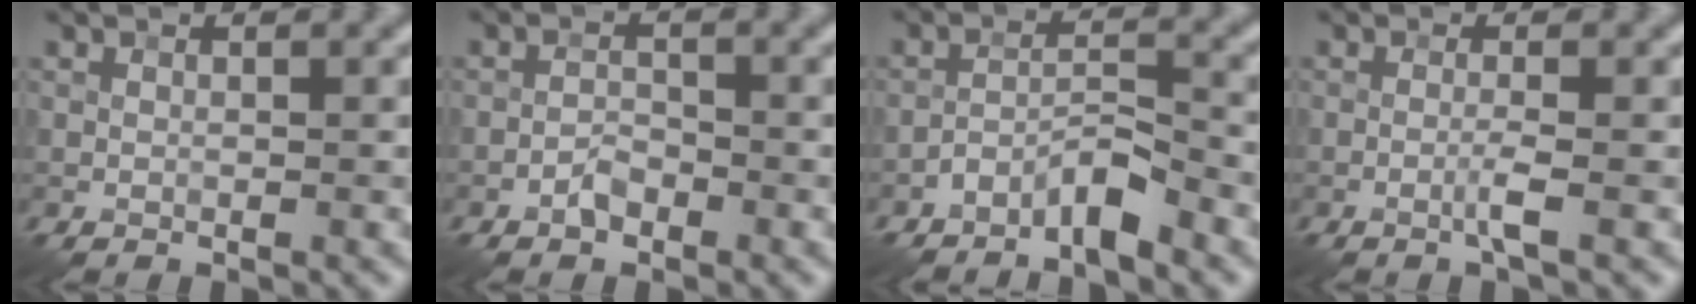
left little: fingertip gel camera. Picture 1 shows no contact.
{"total": 1.5, "force": [-1.0, 0.7, 0.8], "torque": [-0.010, 0.006, -0.021]}
{"total": 3.1, "force": [-2.5, 0.5, 1.7], "torque": [-0.032, 0.012, -0.051]}
{"total": 1.4, "force": [-0.6, -0.1, 1.2], "torque": [-0.025, 0.004, -0.016]}